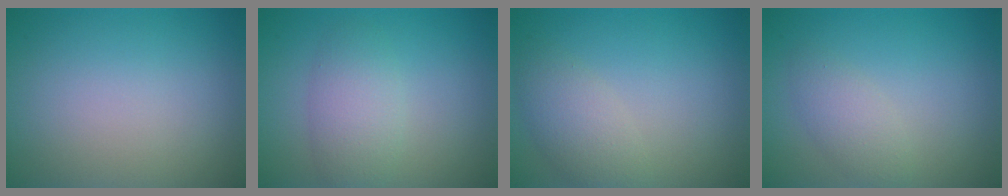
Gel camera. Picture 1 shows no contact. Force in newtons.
{"total": 3.3, "press": 3.2, "slide": 0.1}
{"total": 3.0, "press": 3.0, "slide": 0.1}
{"total": 2.1, "press": 2.1, "slide": 0.1}